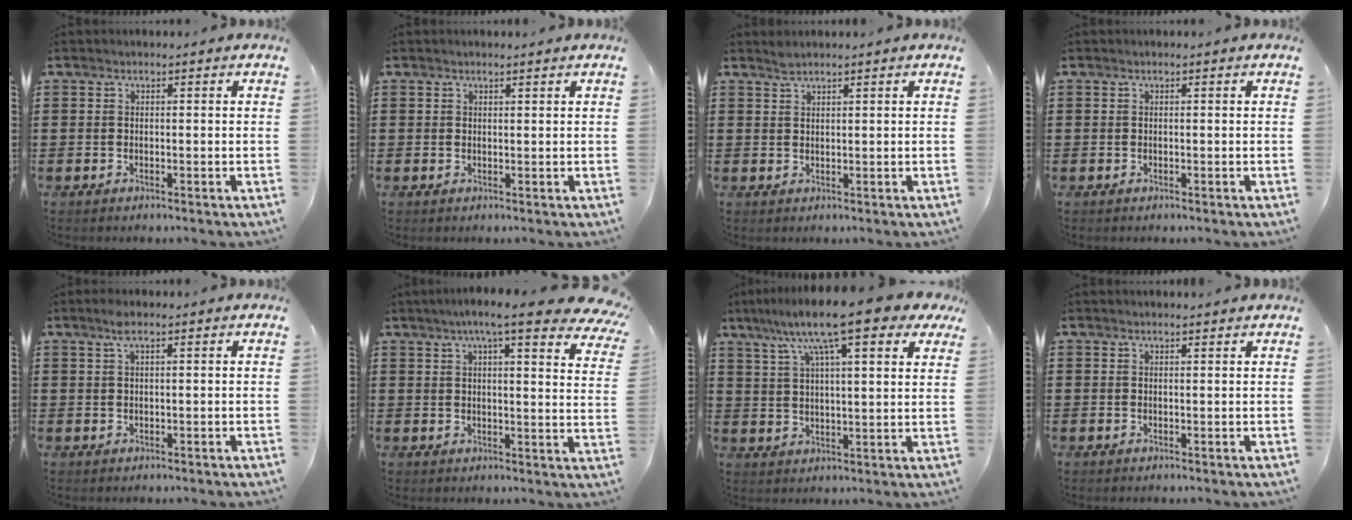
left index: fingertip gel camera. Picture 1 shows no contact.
{"total": 0.8, "force": [0.8, 0.1, 0.2], "torque": [-0.005, 0.000, 0.016]}
{"total": 1.4, "force": [1.3, 0.2, 0.5], "torque": [-0.013, 0.000, 0.026]}
{"total": 0.0}
{"total": 1.9, "force": [1.1, 0.4, 1.6], "torque": [-0.034, 0.003, 0.019]}
{"total": 8.3, "force": [6.6, 0.3, 5.1], "torque": [-0.094, -0.020, 0.110]}
{"total": 13.3, "force": [9.0, 2.5, 9.5], "torque": [-0.186, -0.014, 0.149]}
{"total": 0.9, "force": [0.9, 0.0, 0.3], "torque": [-0.007, -0.001, 0.018]}